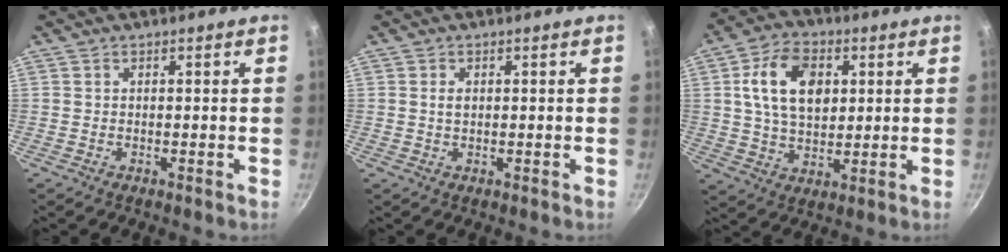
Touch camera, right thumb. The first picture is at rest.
{"total": 1.4, "force": [0.3, 0.9, 1.1], "torque": [-0.017, 0.001, 0.005]}
{"total": 13.2, "force": [3.2, 8.7, 9.4], "torque": [-0.142, 0.000, 0.052]}